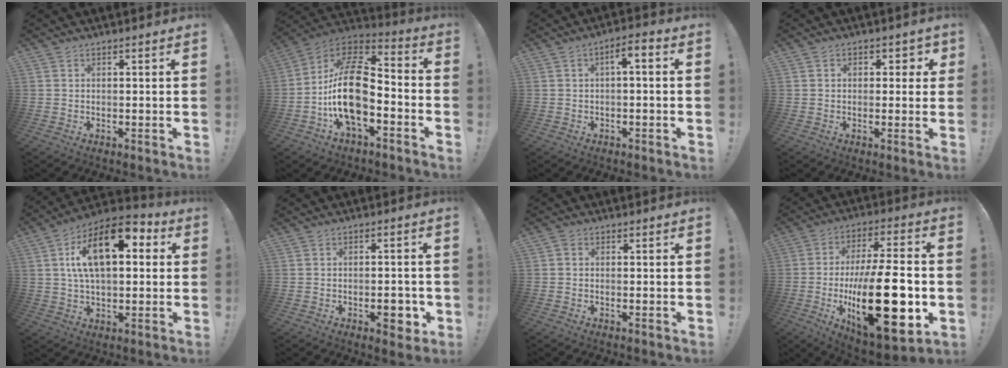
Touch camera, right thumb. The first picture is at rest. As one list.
[{"total": 19.7, "force": [-4.3, 10.5, 16.1], "torque": [-0.317, 0.028, -0.069]}, {"total": 4.0, "force": [-0.7, 1.2, 3.7], "torque": [-0.060, 0.004, -0.016]}, {"total": 3.5, "force": [0.4, 3.0, 1.7], "torque": [-0.005, 0.001, 0.002]}, {"total": 18.1, "force": [5.6, 8.6, 14.9], "torque": [-0.259, -0.013, 0.085]}, {"total": 4.9, "force": [-1.8, 2.4, 3.9], "torque": [-0.036, 0.004, -0.031]}, {"total": 0.6, "force": [-0.1, 0.6, 0.2], "torque": [-0.011, 0.004, -0.001]}, {"total": 29.6, "force": [-5.0, 11.3, 26.9], "torque": [-0.458, 0.013, -0.069]}]